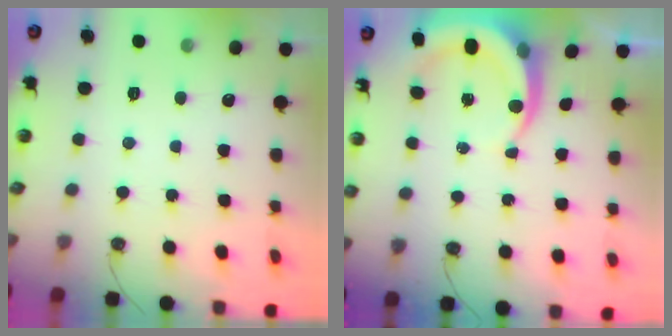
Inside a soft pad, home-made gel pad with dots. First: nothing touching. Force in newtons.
{"total": 7.2, "press": 7.2, "slide": 0.7}